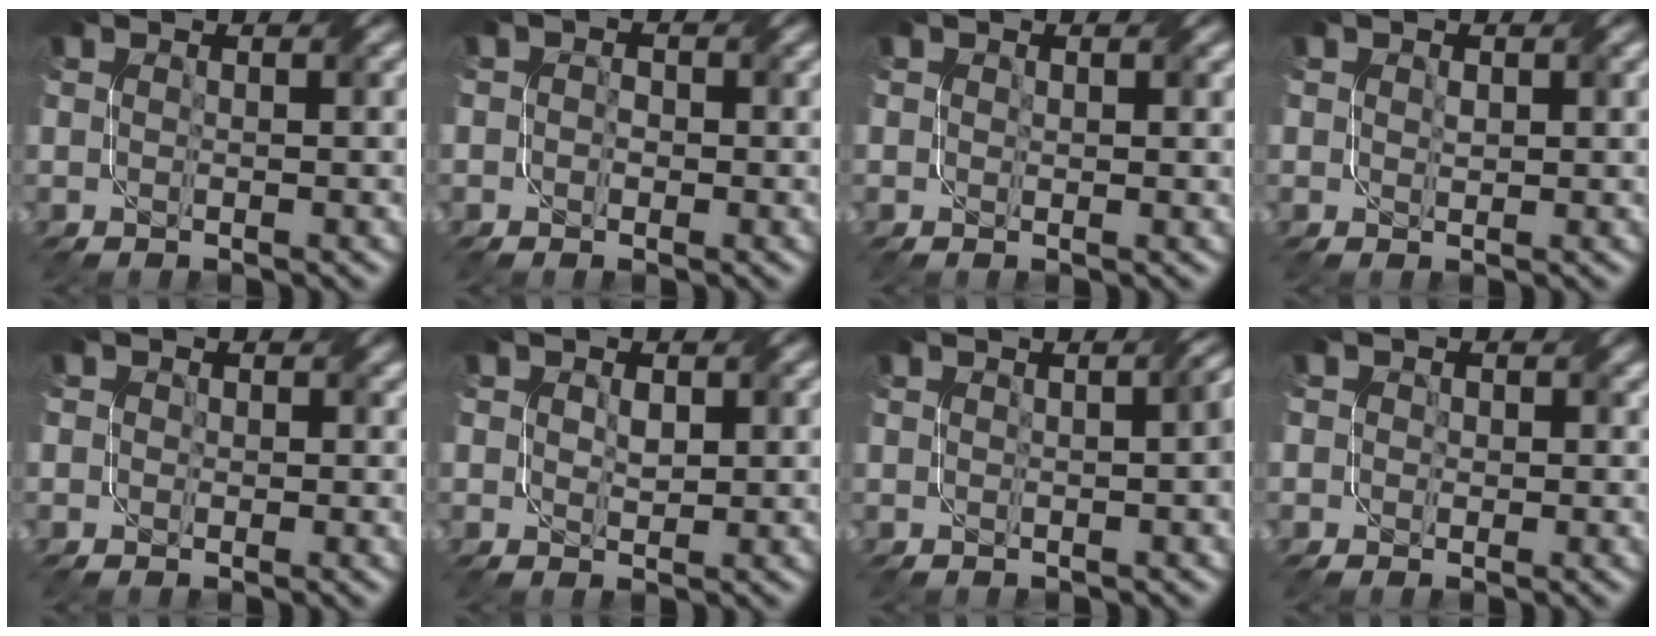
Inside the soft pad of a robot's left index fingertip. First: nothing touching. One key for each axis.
{"total": 1.4, "fx": 0.0, "fy": 1.3, "fz": 0.5, "tx": -0.001, "ty": -0.002, "tz": -0.006}
{"total": 1.1, "fx": 0.6, "fy": 0.8, "fz": 0.5, "tx": -0.006, "ty": -0.004, "tz": 0.012}
{"total": 1.1, "fx": 0.4, "fy": 0.8, "fz": 0.6, "tx": -0.009, "ty": -0.004, "tz": 0.012}
{"total": 1.9, "fx": 0.6, "fy": 1.7, "fz": 0.6, "tx": -0.004, "ty": 0.002, "tz": 0.000}
{"total": 1.6, "fx": 0.5, "fy": 1.2, "fz": 1.0, "tx": -0.017, "ty": -0.005, "tz": 0.013}
{"total": 2.8, "fx": 0.2, "fy": 0.9, "fz": 2.6, "tx": -0.015, "ty": 0.013, "tz": 0.004}
{"total": 2.3, "fx": 0.7, "fy": 2.0, "fz": 0.7, "tx": -0.002, "ty": 0.001, "tz": 0.001}